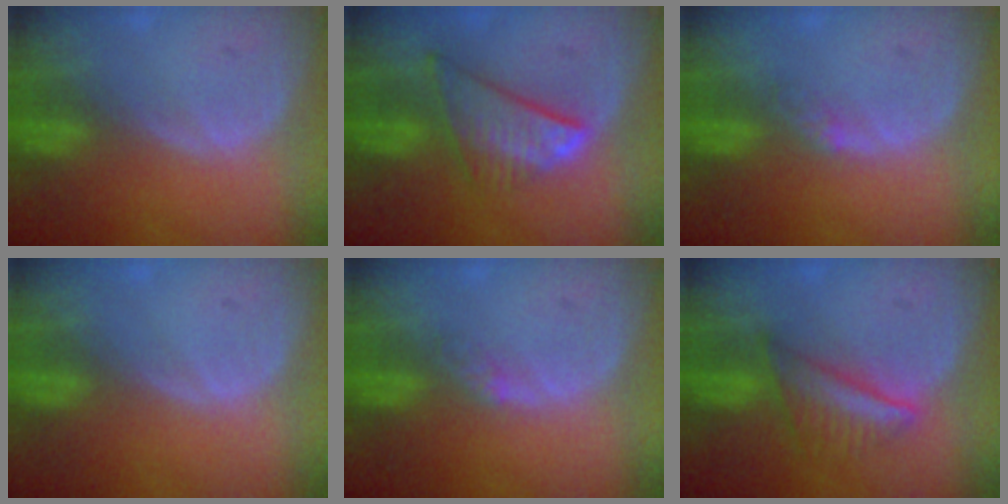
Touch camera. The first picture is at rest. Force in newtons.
{"total": 8.3, "press": 7.1, "slide": 4.4}
{"total": 1.8, "press": 1.6, "slide": 1.0}
{"total": 0.0}
{"total": 1.8, "press": 1.6, "slide": 1.0}
{"total": 5.6, "press": 5.5, "slide": 1.1}